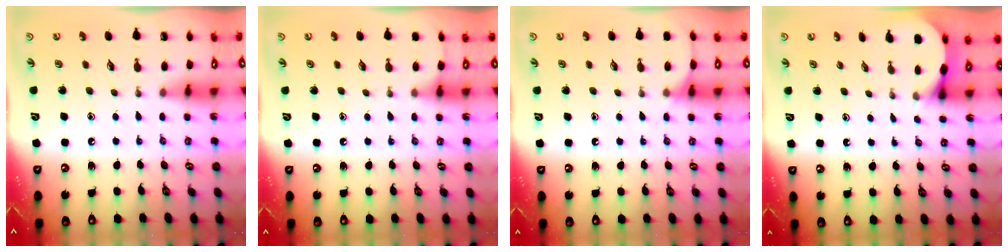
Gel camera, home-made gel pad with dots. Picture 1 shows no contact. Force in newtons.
{"total": 2.9, "press": 2.9, "slide": 0.4}
{"total": 5.1, "press": 5.0, "slide": 0.6}
{"total": 3.0, "press": 3.0, "slide": 0.2}